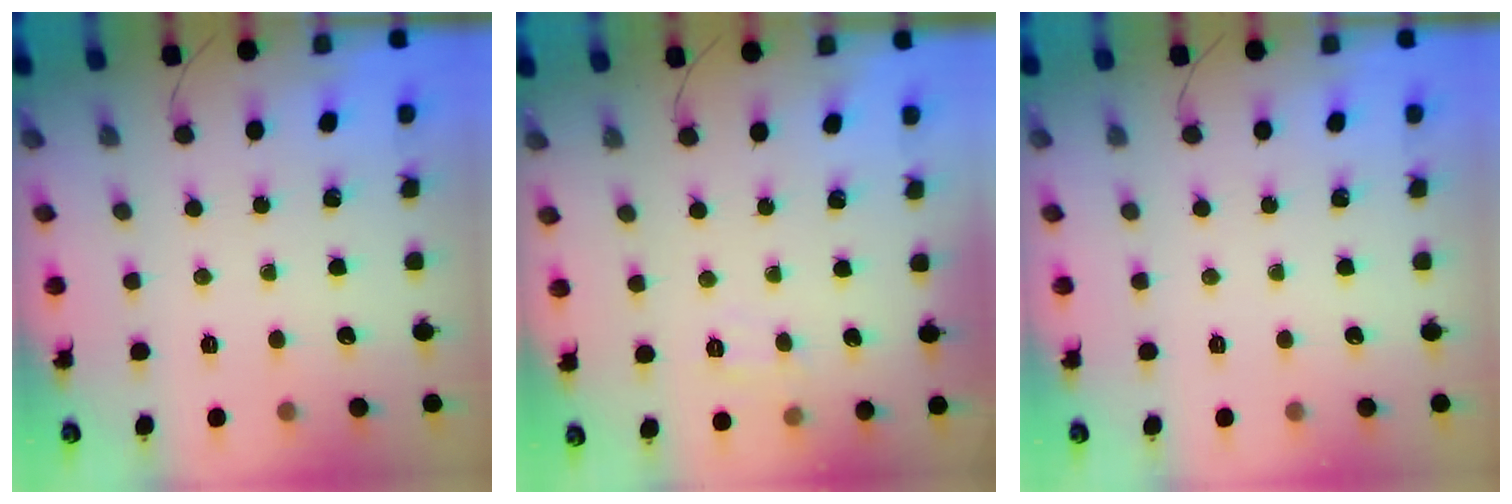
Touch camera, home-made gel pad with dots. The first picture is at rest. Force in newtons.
{"total": 6.1, "press": 6.0, "slide": 1.3}
{"total": 0.0}